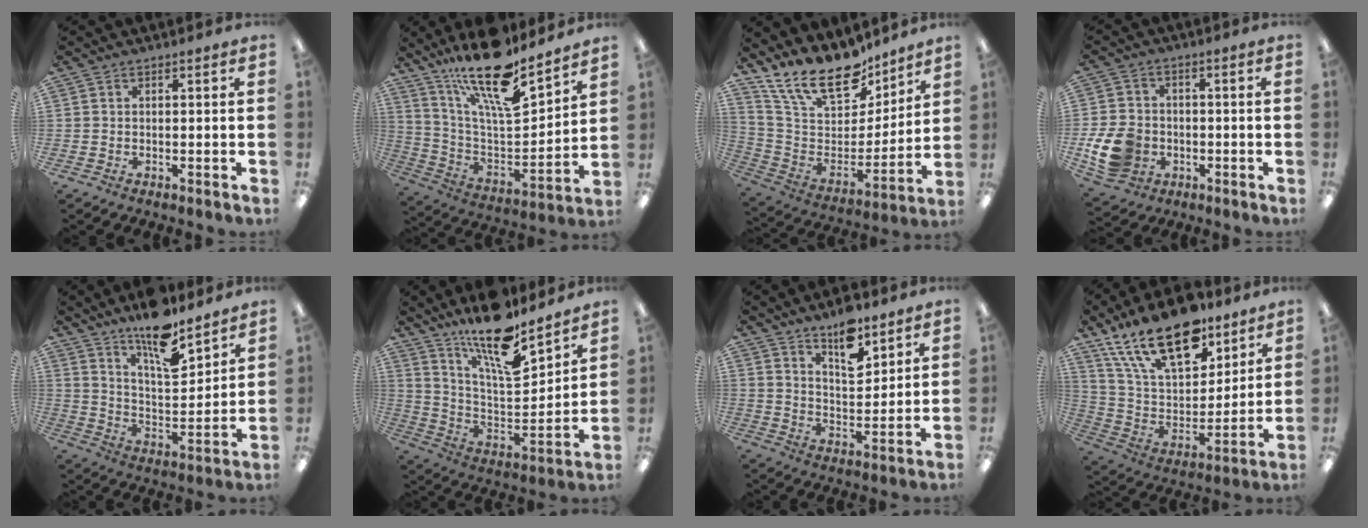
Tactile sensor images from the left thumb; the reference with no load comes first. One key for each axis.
{"total": 20.9, "fx": 15.6, "fy": 6.1, "fz": 12.5, "tx": -0.227, "ty": -0.105, "tz": 0.267}
{"total": 20.6, "fx": 16.0, "fy": 8.6, "fz": 9.7, "tx": -0.195, "ty": -0.108, "tz": 0.290}
{"total": 11.5, "fx": -3.0, "fy": 9.2, "fz": 6.2, "tx": -0.145, "ty": 0.018, "tz": -0.051}
{"total": 13.4, "fx": 10.8, "fy": 4.0, "fz": 6.9, "tx": -0.110, "ty": -0.077, "tz": 0.187}
{"total": 18.1, "fx": 14.3, "fy": 5.1, "fz": 10.0, "tx": -0.184, "ty": -0.096, "tz": 0.245}
{"total": 10.6, "fx": 8.1, "fy": 4.3, "fz": 5.3, "tx": -0.071, "ty": -0.054, "tz": 0.140}
{"total": 23.4, "fx": 15.3, "fy": 11.0, "fz": 13.9, "tx": -0.268, "ty": -0.077, "tz": 0.271}